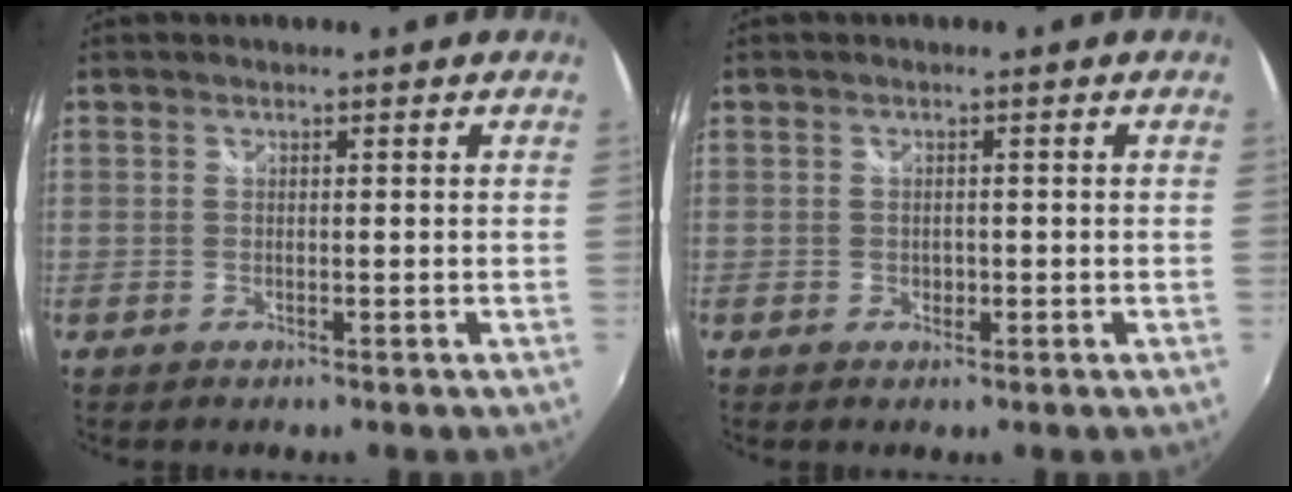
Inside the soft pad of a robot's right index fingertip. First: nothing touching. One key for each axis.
{"total": 1.2, "fx": -0.2, "fy": 1.1, "fz": 0.4, "tx": -0.004, "ty": -0.001, "tz": -0.003}